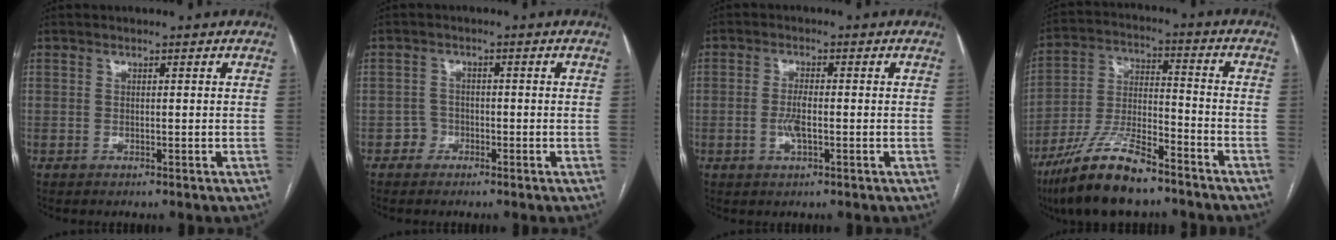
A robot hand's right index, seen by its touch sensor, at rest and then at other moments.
{"total": 1.9, "force": [-1.0, 1.6, -0.1], "torque": [0.011, 0.010, -0.023]}
{"total": 3.3, "force": [-0.7, 0.9, 3.1], "torque": [-0.068, -0.002, -0.013]}
{"total": 14.5, "force": [-10.7, 3.1, 9.3], "torque": [-0.188, -0.012, -0.194]}